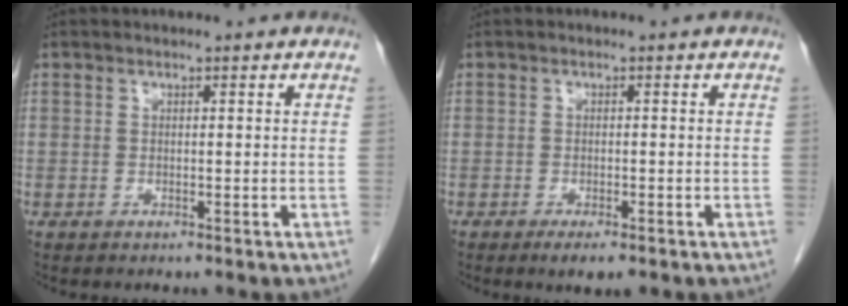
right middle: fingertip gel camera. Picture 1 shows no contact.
{"total": 3.0, "force": [-1.9, 0.8, 2.2], "torque": [-0.032, -0.004, -0.027]}